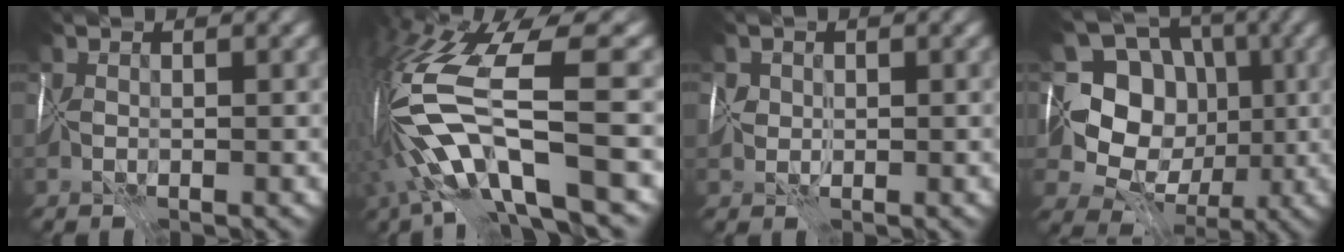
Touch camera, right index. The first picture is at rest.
{"total": 12.4, "force": [-2.7, 3.5, 11.5], "torque": [-0.239, 0.007, -0.034]}
{"total": 1.1, "force": [0.3, 1.1, -0.2], "torque": [0.011, 0.006, 0.004]}
{"total": 9.6, "force": [0.5, 8.6, 4.3], "torque": [-0.057, 0.002, -0.011]}